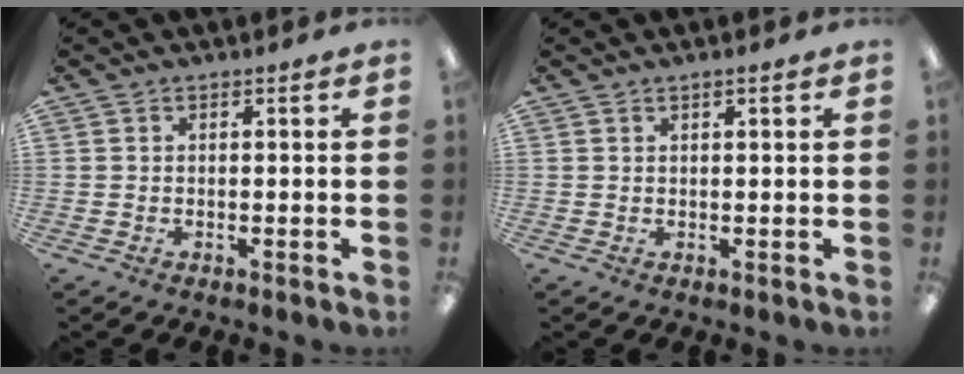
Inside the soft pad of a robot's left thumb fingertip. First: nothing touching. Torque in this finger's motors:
{"motor_torque": [-0.35, -0.29, 0.02, -0.05, 0.04]}